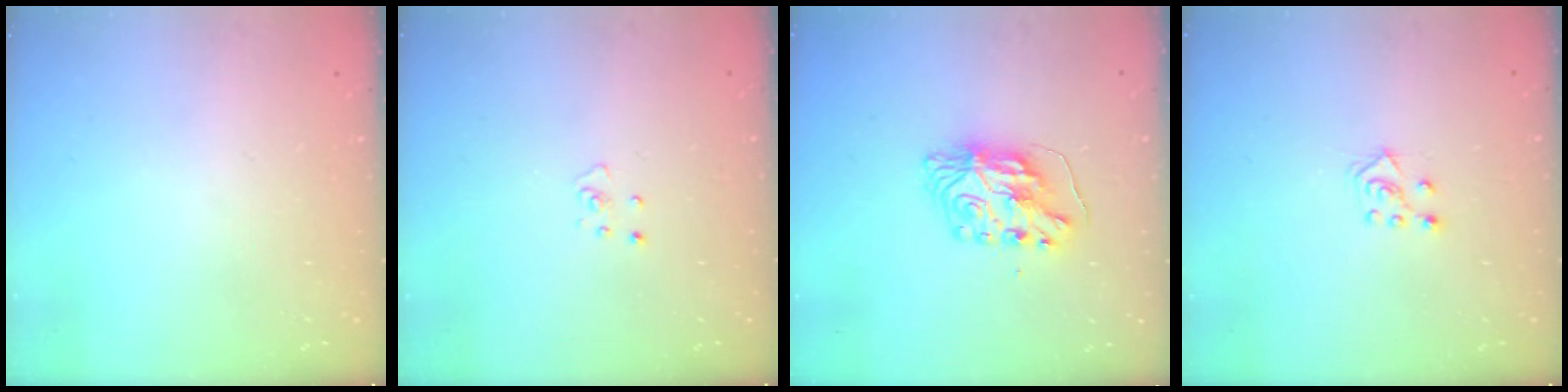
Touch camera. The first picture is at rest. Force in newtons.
{"total": 2.8, "press": 2.7, "slide": 0.3}
{"total": 8.3, "press": 8.3, "slide": 0.8}
{"total": 5.4, "press": 5.3, "slide": 0.6}